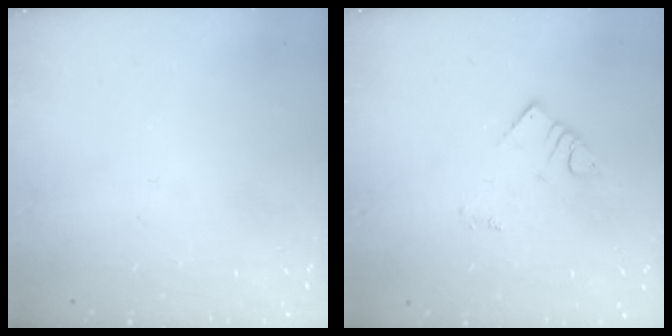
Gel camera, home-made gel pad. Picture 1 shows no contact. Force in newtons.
{"total": 2.7, "press": 2.7, "slide": 0.4}